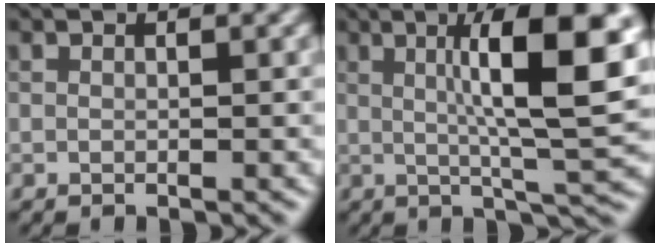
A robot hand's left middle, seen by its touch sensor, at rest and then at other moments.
{"total": 10.6, "force": [1.9, 1.8, 10.3], "torque": [-0.140, 0.009, 0.030]}